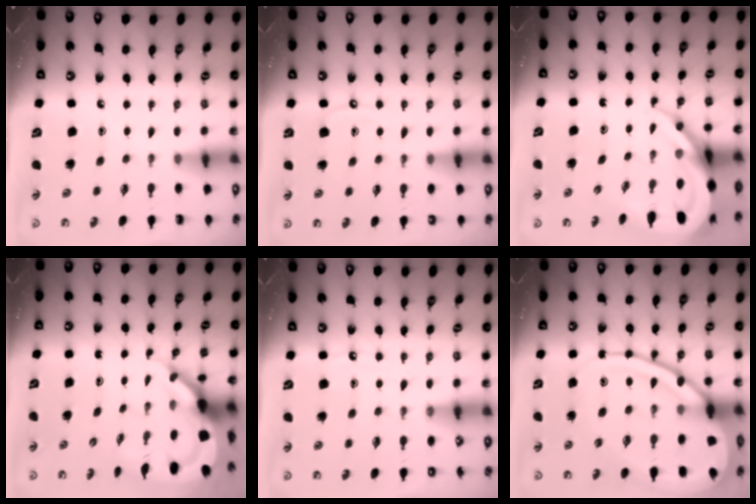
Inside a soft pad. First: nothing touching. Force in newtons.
{"total": 6.6, "press": 6.5, "slide": 0.6}
{"total": 11.5, "press": 11.4, "slide": 1.2}
{"total": 9.0, "press": 9.0, "slide": 1.2}
{"total": 5.6, "press": 5.6, "slide": 0.7}
{"total": 20.4, "press": 20.3, "slide": 2.1}